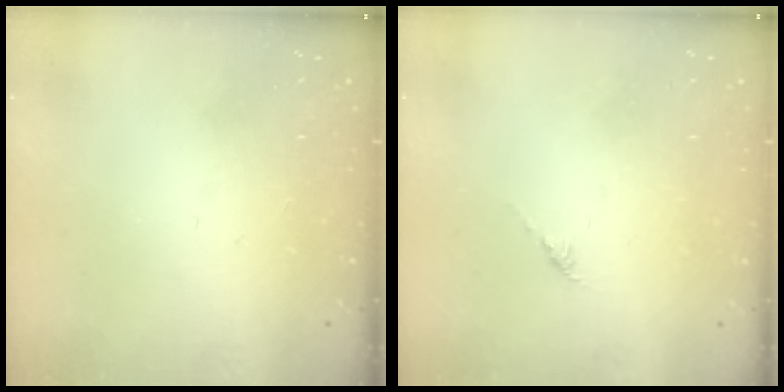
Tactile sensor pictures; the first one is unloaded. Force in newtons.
{"total": 0.0}